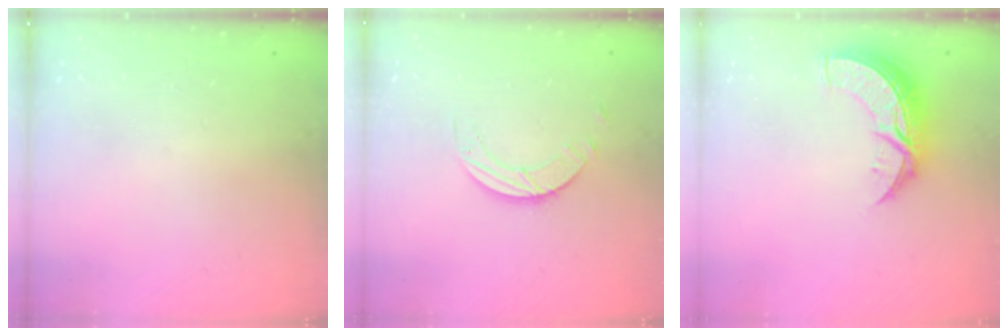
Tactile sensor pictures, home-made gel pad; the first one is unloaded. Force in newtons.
{"total": 3.2, "press": 3.1, "slide": 0.3}
{"total": 9.5, "press": 9.5, "slide": 0.8}